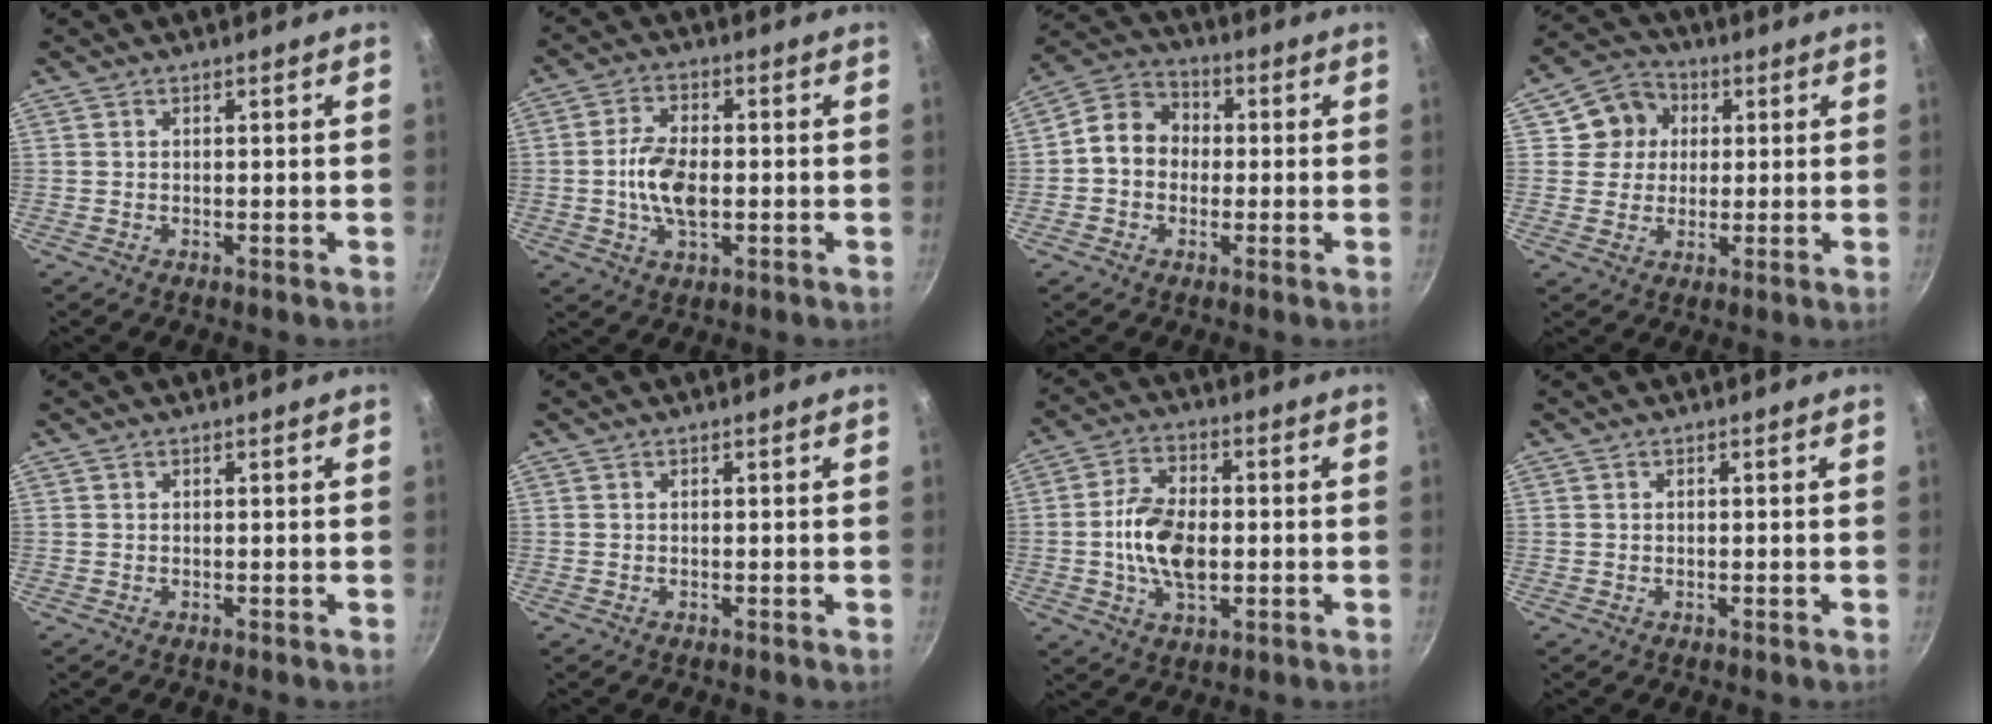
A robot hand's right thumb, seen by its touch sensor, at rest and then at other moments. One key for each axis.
{"total": 8.5, "fx": -0.8, "fy": 4.7, "fz": 7.1, "tx": -0.132, "ty": 0.011, "tz": -0.020}
{"total": 8.8, "fx": -0.3, "fy": 7.5, "fz": 4.7, "tx": -0.048, "ty": 0.024, "tz": -0.028}
{"total": 8.1, "fx": 1.9, "fy": 7.5, "fz": 2.6, "tx": -0.004, "ty": 0.013, "tz": 0.020}
{"total": 0.0}
{"total": 0.0}
{"total": 11.1, "fx": -0.8, "fy": 6.7, "fz": 8.8, "tx": -0.152, "ty": 0.012, "tz": -0.021}
{"total": 0.0}